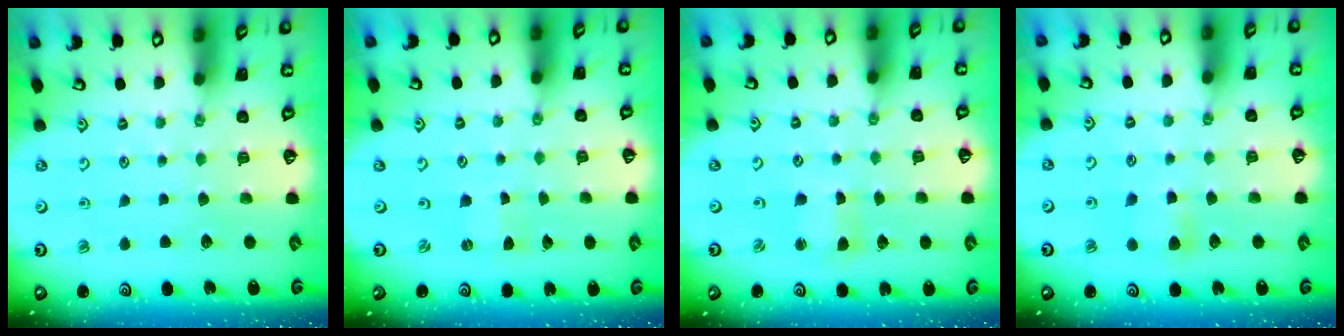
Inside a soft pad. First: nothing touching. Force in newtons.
{"total": 0.0}
{"total": 2.7, "press": 2.7, "slide": 0.3}
{"total": 4.9, "press": 4.8, "slide": 0.7}